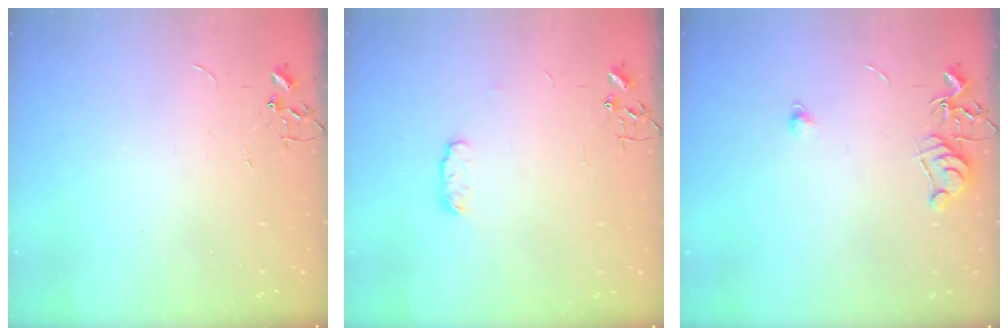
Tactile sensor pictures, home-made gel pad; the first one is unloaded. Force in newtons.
{"total": 5.8, "press": 5.8, "slide": 0.3}
{"total": 7.1, "press": 7.0, "slide": 0.6}